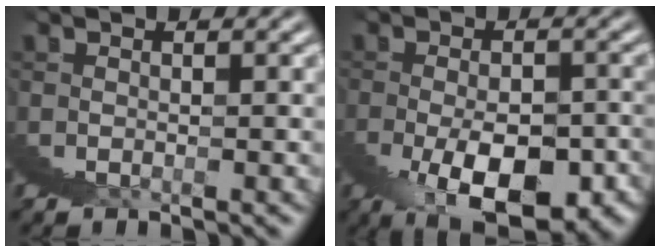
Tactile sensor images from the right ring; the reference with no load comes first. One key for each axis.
{"total": 5.8, "fx": -2.0, "fy": 1.7, "fz": 5.2, "tx": -0.062, "ty": 0.002, "tz": -0.028}